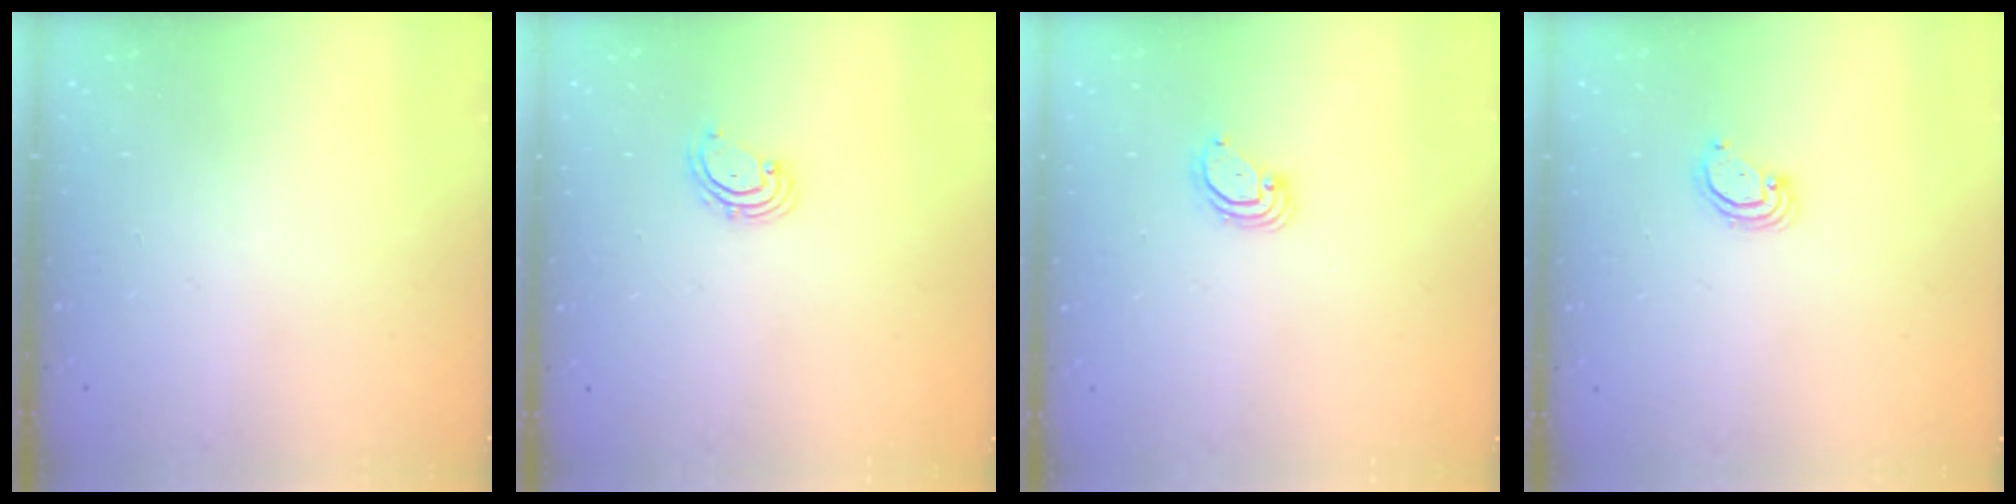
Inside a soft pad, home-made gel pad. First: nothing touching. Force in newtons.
{"total": 2.5, "press": 2.4, "slide": 0.4}
{"total": 3.8, "press": 3.8, "slide": 0.3}
{"total": 3.1, "press": 3.1, "slide": 0.2}